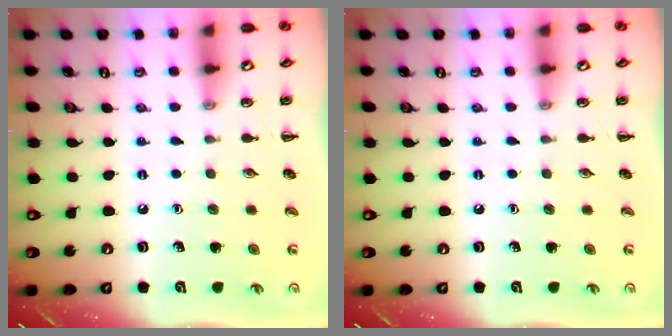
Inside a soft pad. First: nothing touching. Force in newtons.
{"total": 0.0}